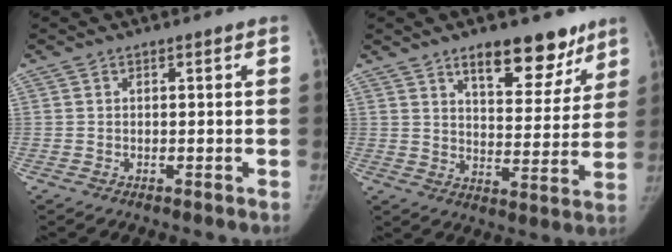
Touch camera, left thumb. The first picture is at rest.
{"total": 13.6, "force": [9.3, 6.0, 7.9], "torque": [-0.058, -0.056, 0.138]}